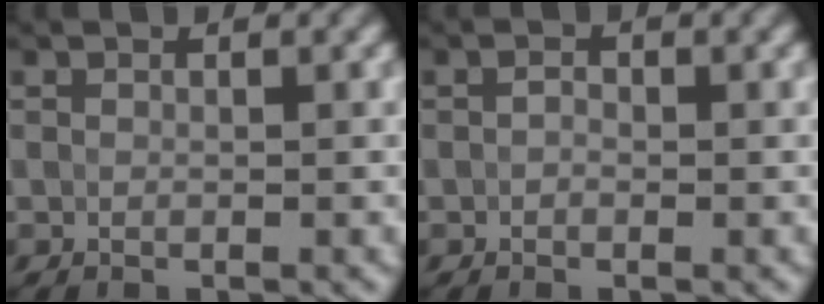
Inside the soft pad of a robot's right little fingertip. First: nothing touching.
{"total": 0.7, "force": [0.2, 0.5, 0.4], "torque": [-0.009, -0.001, 0.001]}